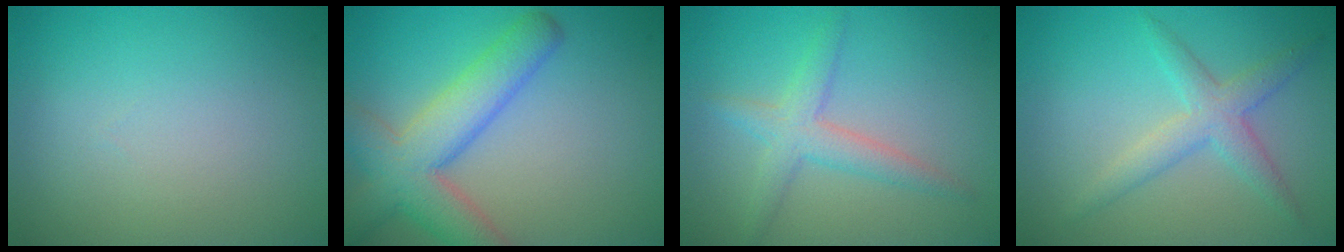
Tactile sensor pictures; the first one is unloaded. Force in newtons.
{"total": 6.6, "press": 6.6, "slide": 0.3}
{"total": 2.9, "press": 2.9, "slide": 0.1}
{"total": 3.0, "press": 3.0, "slide": 0.1}